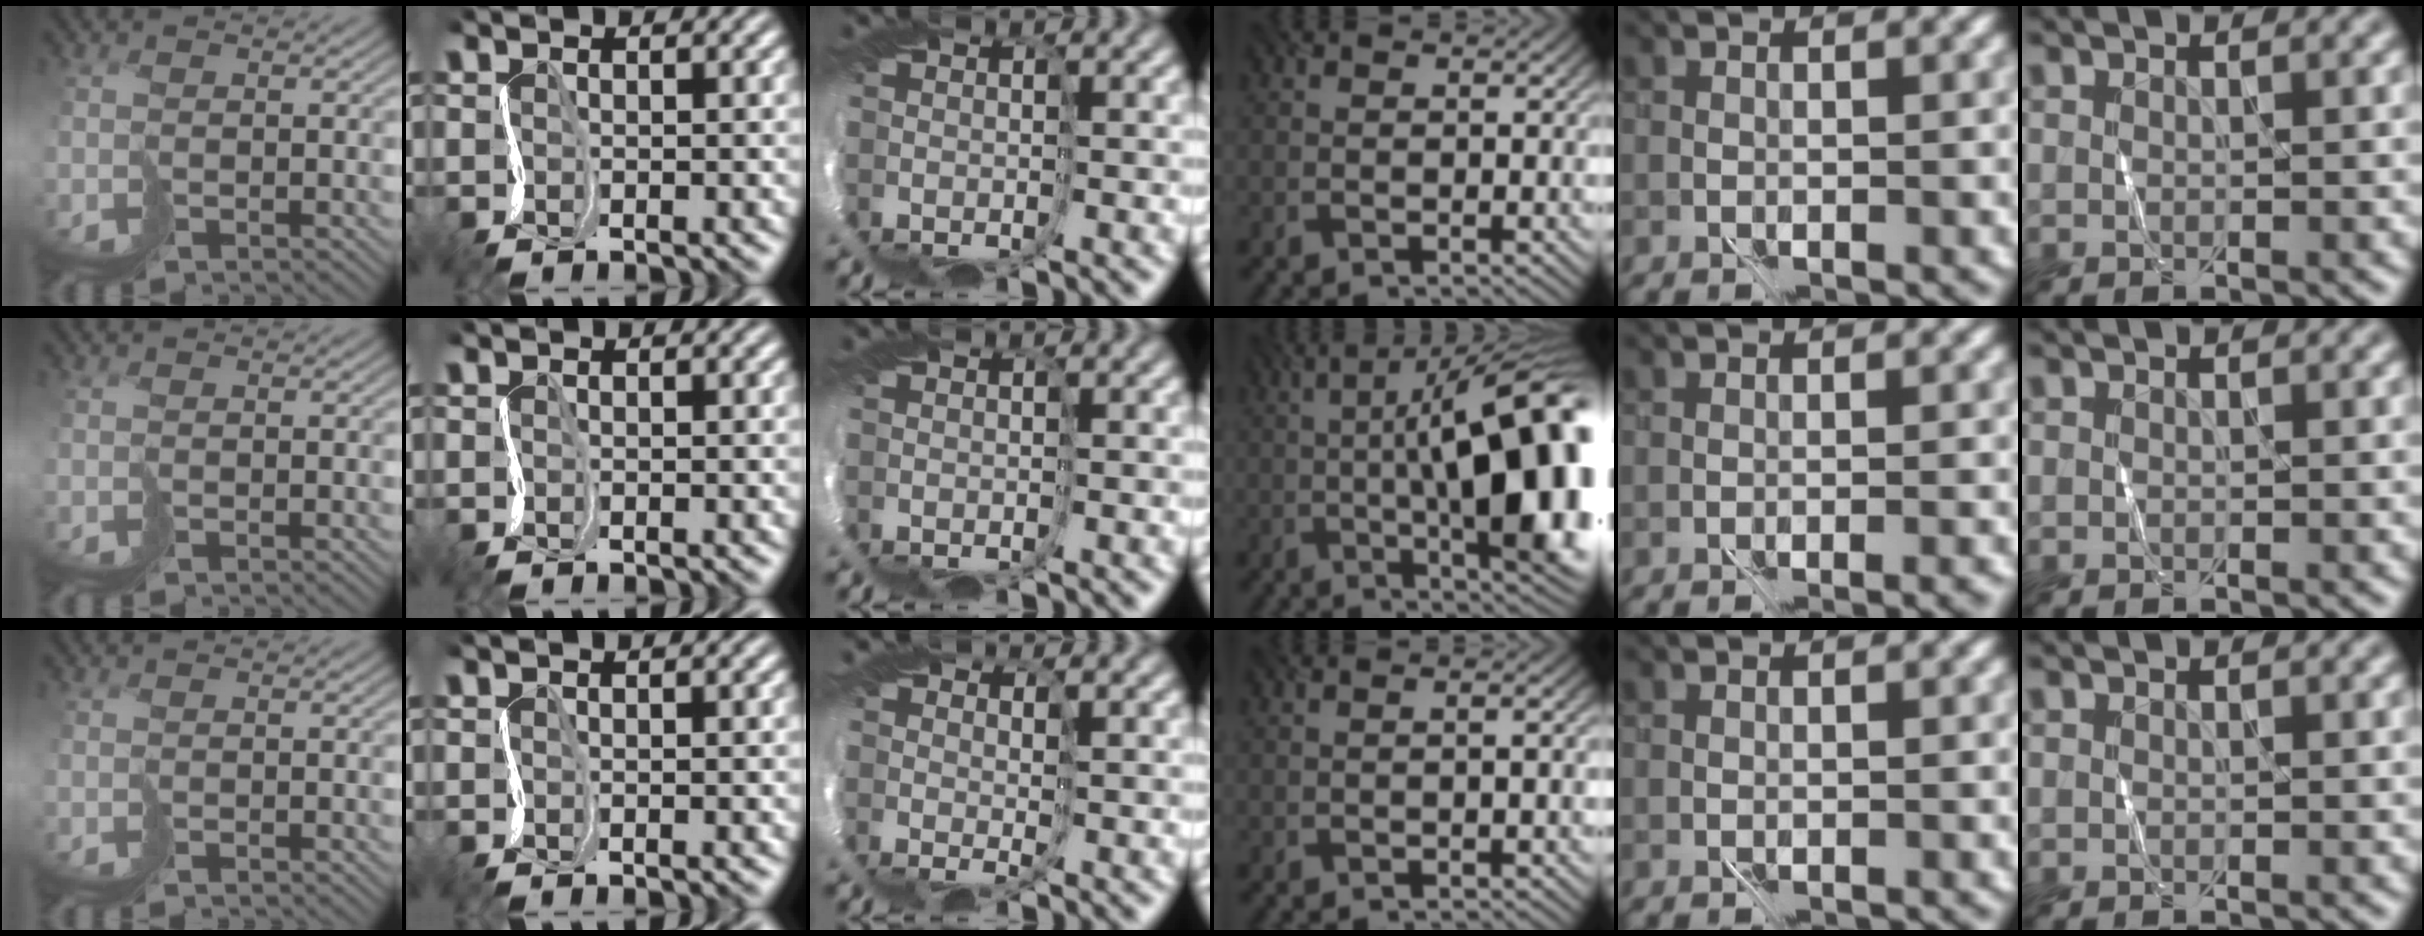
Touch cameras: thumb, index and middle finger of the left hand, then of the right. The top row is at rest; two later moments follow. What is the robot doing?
{"motion": "cut", "object": "paper bag"}